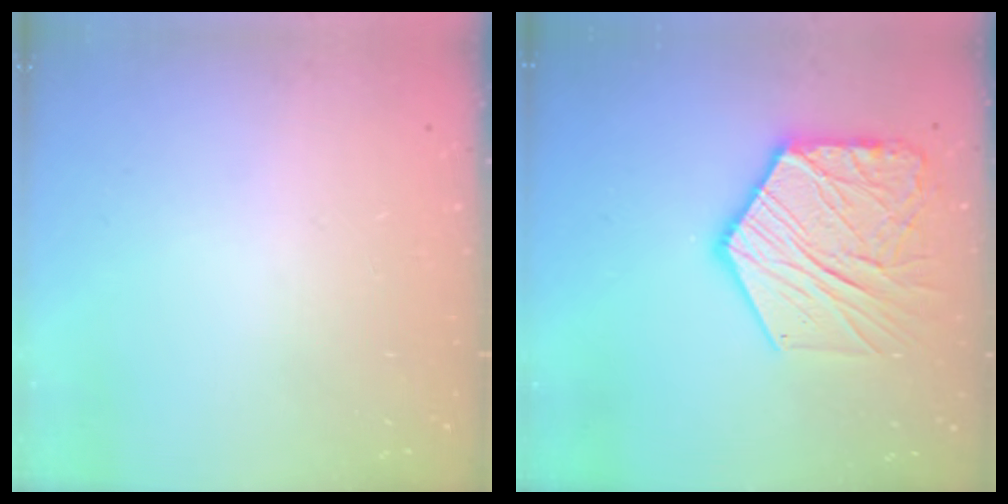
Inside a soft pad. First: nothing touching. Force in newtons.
{"total": 17.8, "press": 17.8, "slide": 1.4}